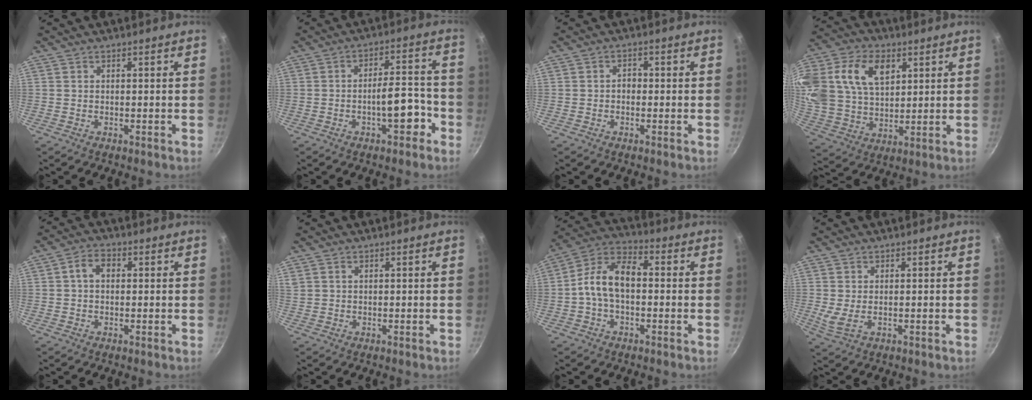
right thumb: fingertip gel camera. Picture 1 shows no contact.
{"total": 8.2, "force": [-3.6, 3.2, 6.7], "torque": [-0.073, 0.043, -0.051]}
{"total": 1.8, "force": [-0.4, 1.4, 1.1], "torque": [-0.009, 0.008, -0.009]}
{"total": 23.3, "force": [8.4, 15.9, 14.8], "torque": [-0.318, 0.018, 0.159]}
{"total": 4.3, "force": [0.7, 3.1, 2.9], "torque": [-0.039, 0.011, 0.006]}
{"total": 1.0, "force": [0.7, 0.7, 0.4], "torque": [-0.006, 0.004, 0.014]}
{"total": 10.5, "force": [-0.6, 6.3, 8.3], "torque": [-0.139, 0.040, -0.028]}
{"total": 3.1, "force": [0.2, 1.4, 2.8], "torque": [-0.054, -0.008, 0.013]}